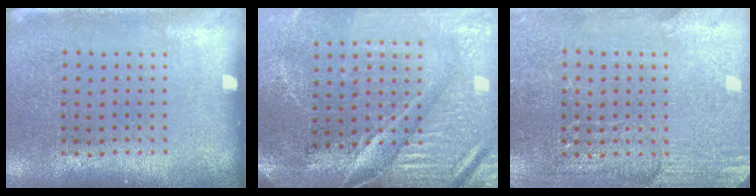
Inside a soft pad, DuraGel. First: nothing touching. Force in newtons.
{"total": 4.5, "press": 3.8, "slide": 2.3}
{"total": 2.9, "press": 2.9, "slide": 0.2}